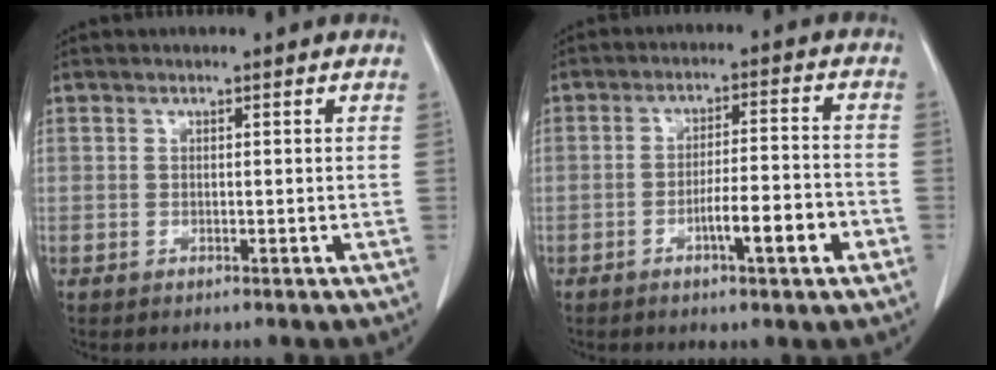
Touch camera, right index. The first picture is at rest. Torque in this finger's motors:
{"motor_torque": [0.93, -0.59, 0.41, 0.11]}